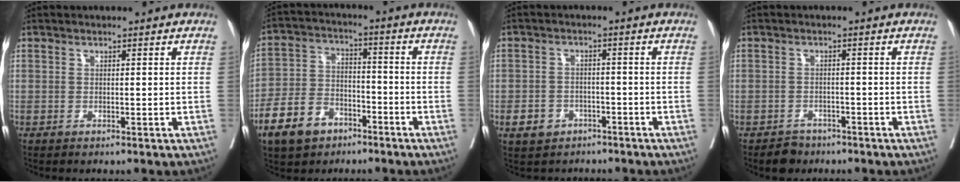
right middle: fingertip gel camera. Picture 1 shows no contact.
{"total": 9.7, "force": [-5.9, 6.1, 4.7], "torque": [-0.108, 0.009, -0.105]}
{"total": 4.4, "force": [-2.6, 3.4, 1.2], "torque": [-0.029, 0.006, -0.035]}
{"total": 2.7, "force": [-2.1, 1.6, 0.3], "torque": [-0.011, 0.004, -0.031]}